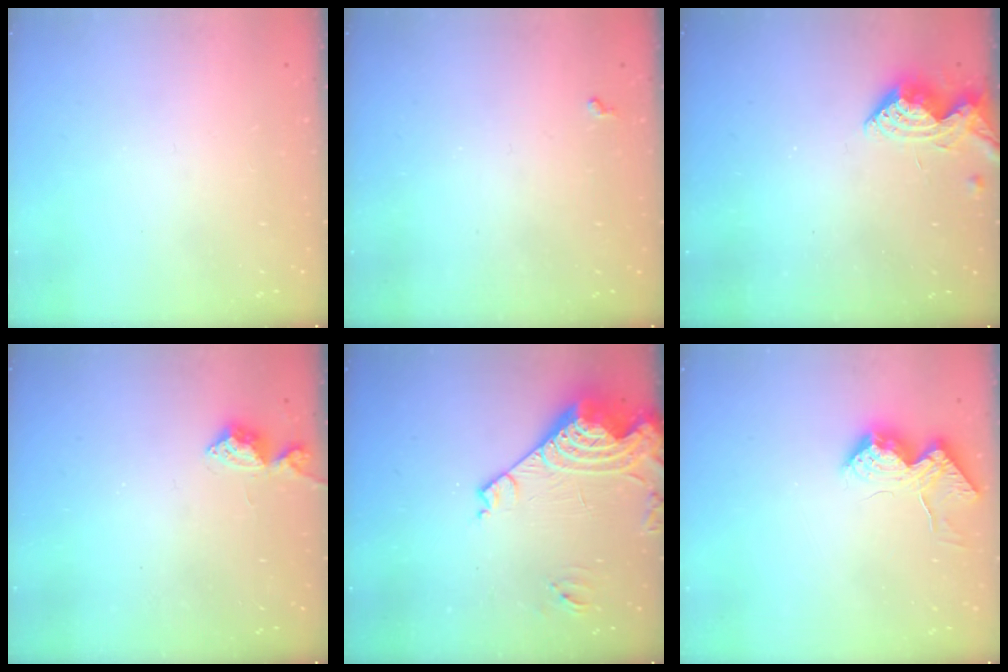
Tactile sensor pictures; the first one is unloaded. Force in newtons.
{"total": 2.8, "press": 2.8, "slide": 0.5}
{"total": 7.6, "press": 7.6, "slide": 0.5}
{"total": 5.8, "press": 5.7, "slide": 0.7}
{"total": 15.2, "press": 15.0, "slide": 1.8}
{"total": 18.4, "press": 18.4, "slide": 0.7}